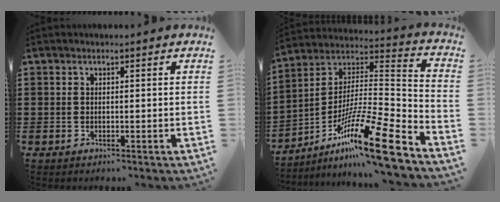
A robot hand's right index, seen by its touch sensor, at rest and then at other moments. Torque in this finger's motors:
{"motor_torque": [0.25, -0.19, 1.01, 0.14]}